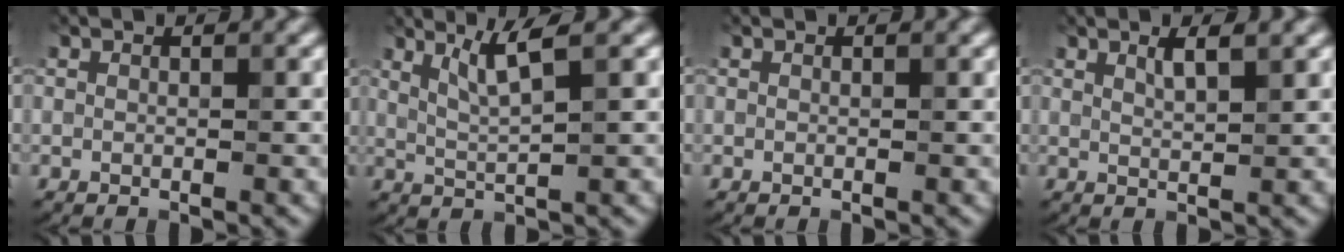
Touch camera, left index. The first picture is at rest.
{"total": 3.1, "force": [1.5, 0.3, 2.6], "torque": [-0.054, -0.004, 0.036]}
{"total": 0.0}
{"total": 1.7, "force": [1.0, 0.5, 1.4], "torque": [-0.023, 0.002, 0.016]}